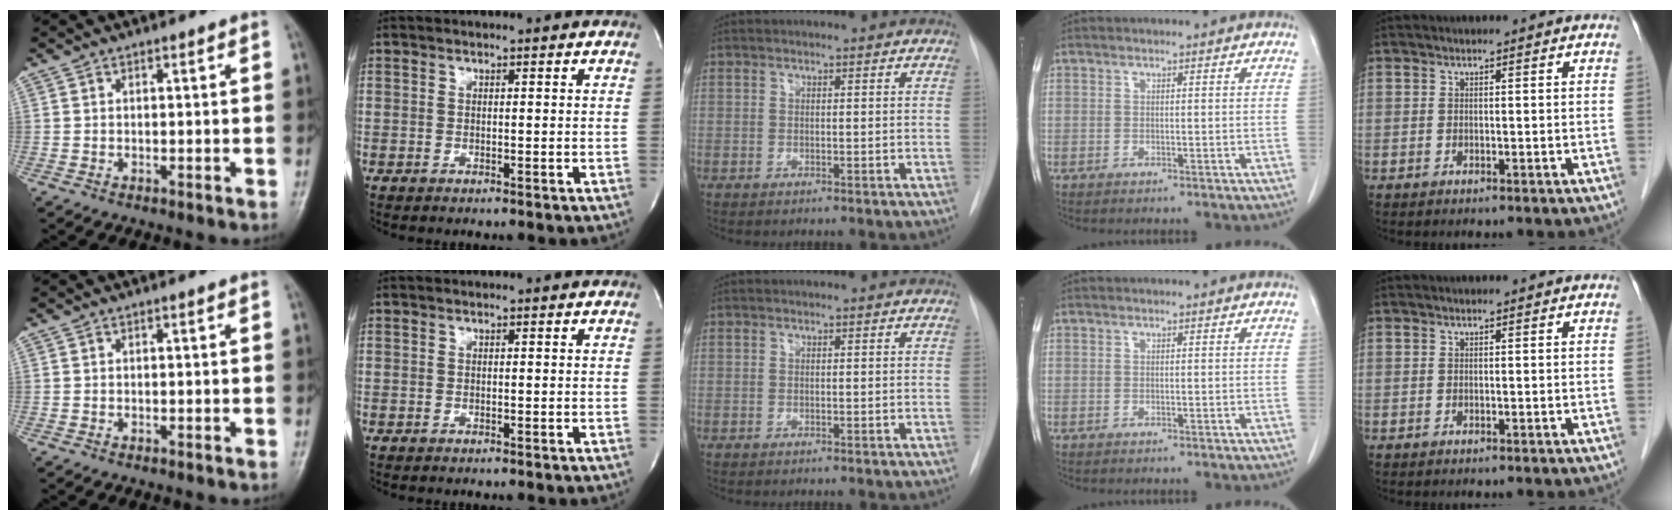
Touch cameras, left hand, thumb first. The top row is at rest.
{}